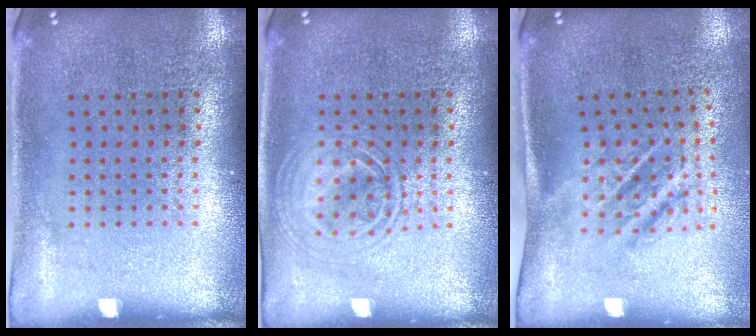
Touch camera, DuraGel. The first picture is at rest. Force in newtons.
{"total": 1.4, "press": 1.3, "slide": 0.2}
{"total": 1.7, "press": 1.1, "slide": 1.3}